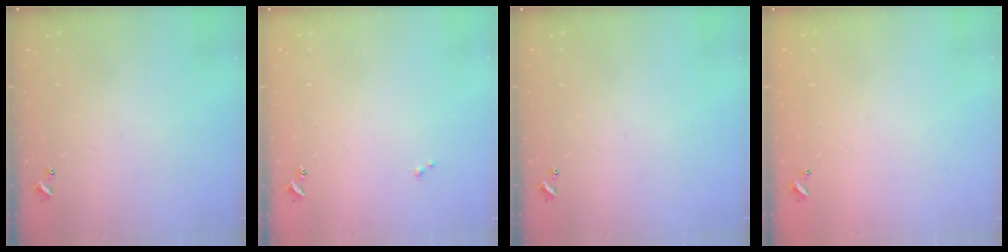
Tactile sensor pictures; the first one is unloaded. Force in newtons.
{"total": 0.0}
{"total": 0.0}
{"total": 3.0, "press": 3.0, "slide": 0.1}